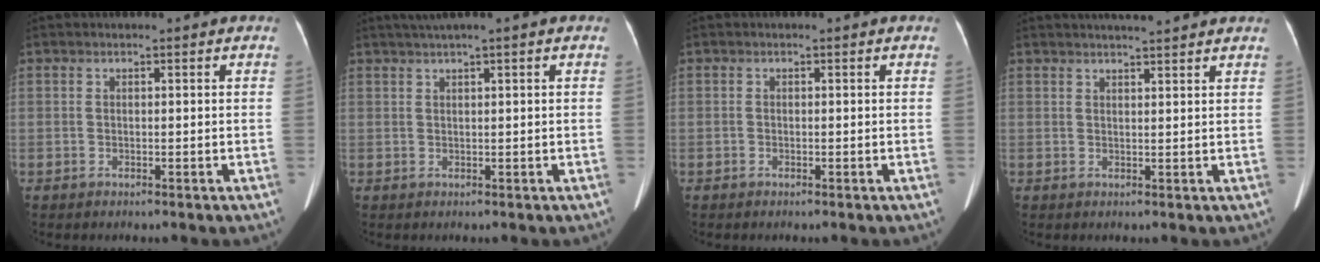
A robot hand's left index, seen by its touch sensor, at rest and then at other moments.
{"total": 3.1, "force": [2.0, -0.5, 2.3], "torque": [-0.041, 0.020, 0.038]}
{"total": 0.0}
{"total": 5.7, "force": [5.2, 0.0, 2.4], "torque": [-0.036, 0.016, 0.061]}